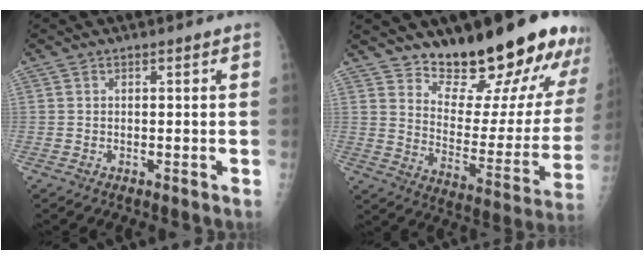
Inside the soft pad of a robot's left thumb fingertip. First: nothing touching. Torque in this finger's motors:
{"motor_torque": [0.89, 1.12, 1.06, -1.70, 0.04]}